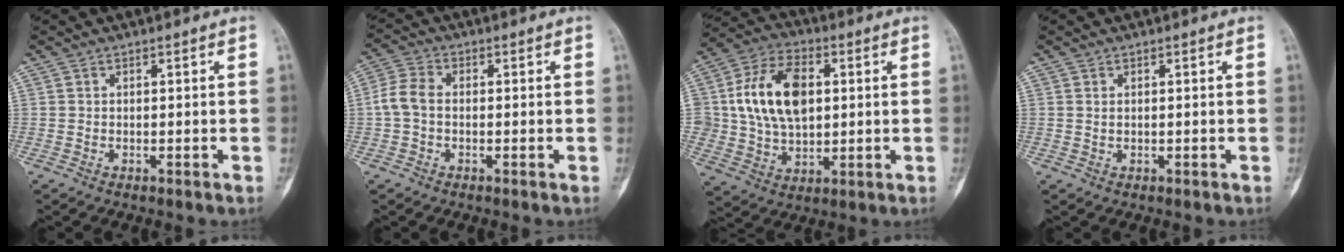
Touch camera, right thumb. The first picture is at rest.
{"total": 4.8, "force": [-0.5, 3.3, 3.5], "torque": [-0.075, 0.013, -0.019]}
{"total": 15.9, "force": [2.6, 10.4, 11.7], "torque": [-0.190, 0.007, 0.046]}
{"total": 0.7, "force": [0.3, 0.5, 0.5], "torque": [-0.011, 0.001, 0.007]}